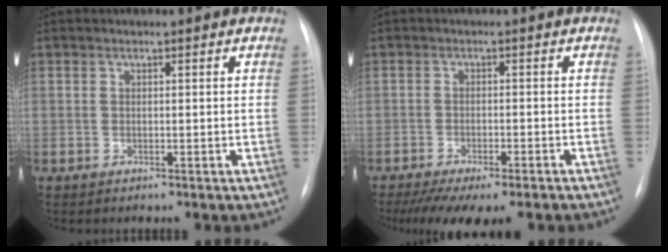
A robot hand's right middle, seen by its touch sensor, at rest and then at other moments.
{"total": 12.4, "force": [-10.0, 2.7, 6.8], "torque": [-0.107, -0.014, -0.140]}